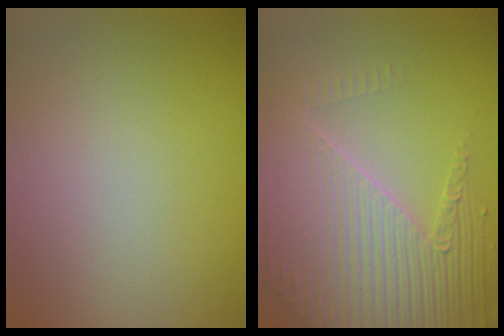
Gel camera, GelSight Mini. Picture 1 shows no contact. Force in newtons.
{"total": 7.7, "press": 5.8, "slide": 5.2}